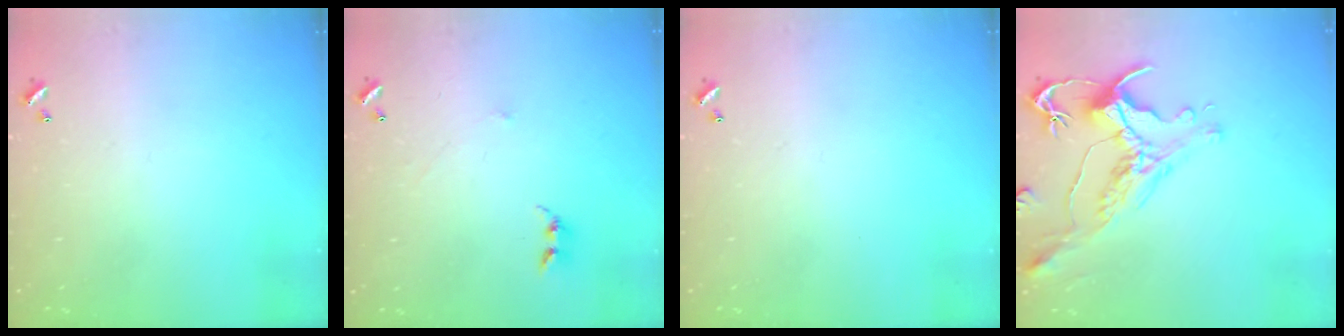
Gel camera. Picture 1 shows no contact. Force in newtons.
{"total": 2.6, "press": 2.6, "slide": 0.3}
{"total": 0.0}
{"total": 1.6, "press": 0.9, "slide": 1.3}